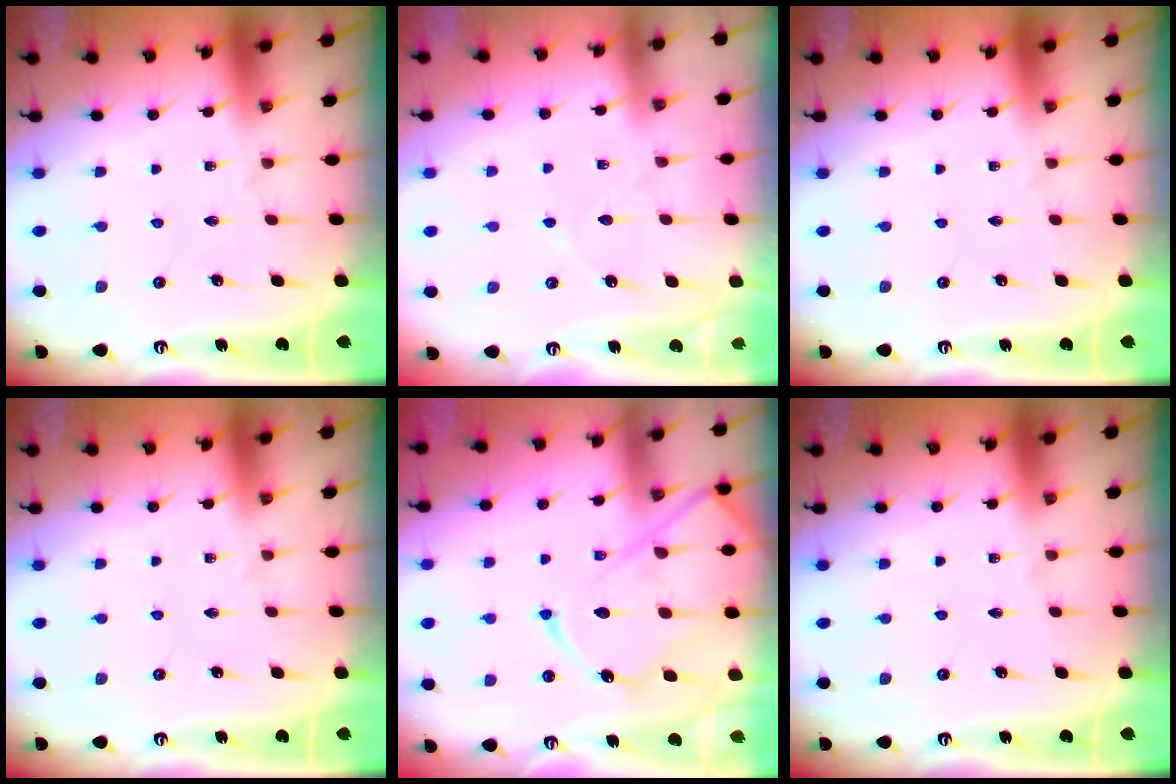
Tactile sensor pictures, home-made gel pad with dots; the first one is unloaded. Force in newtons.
{"total": 3.8, "press": 3.7, "slide": 0.5}
{"total": 0.0}
{"total": 0.0}
{"total": 17.6, "press": 17.5, "slide": 1.7}
{"total": 0.0}